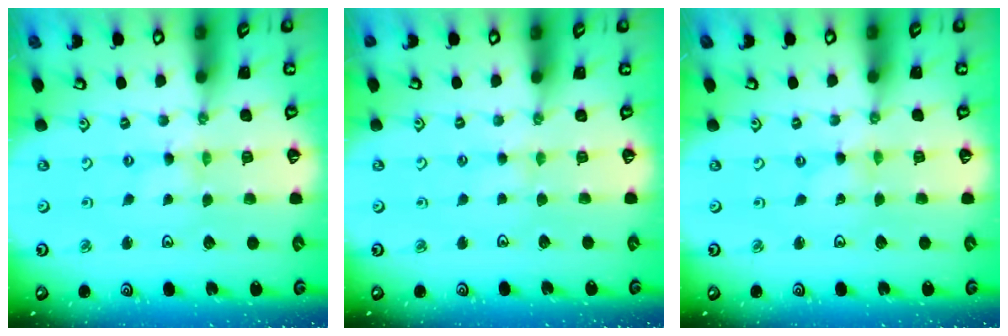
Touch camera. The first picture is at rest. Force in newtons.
{"total": 2.6, "press": 2.6, "slide": 0.5}
{"total": 0.0}